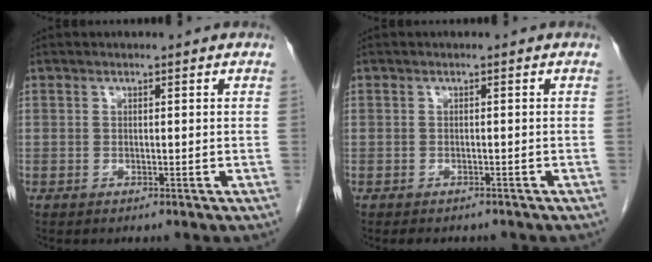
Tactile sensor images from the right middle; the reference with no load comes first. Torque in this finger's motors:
{"motor_torque": [0.35, -0.16, -0.01, 0.01]}